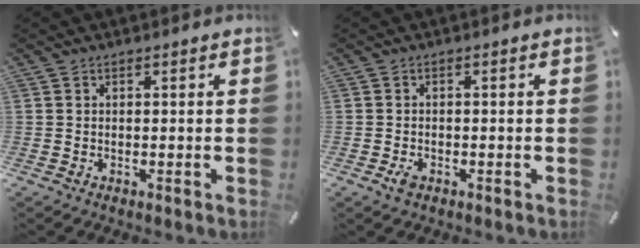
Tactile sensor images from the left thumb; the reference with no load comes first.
{"total": 1.8, "force": [-1.0, 1.0, 1.2], "torque": [-0.029, 0.001, -0.020]}